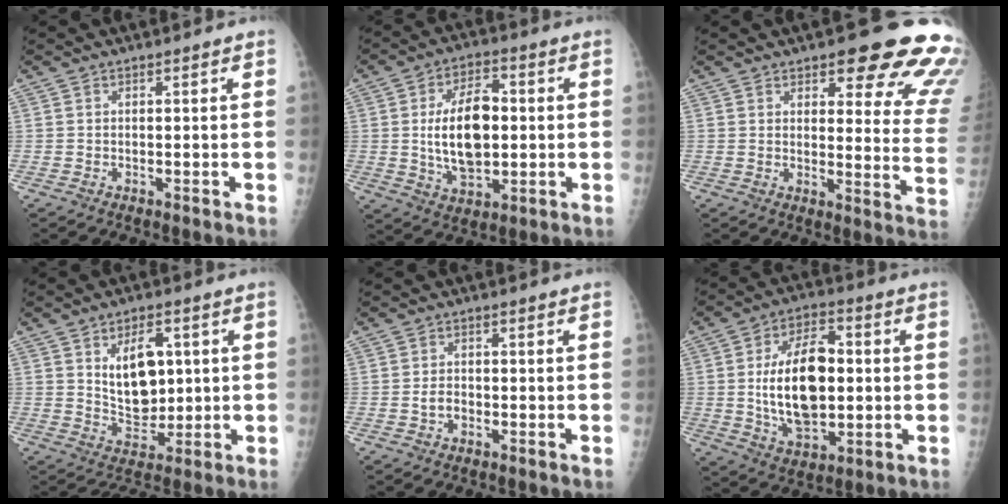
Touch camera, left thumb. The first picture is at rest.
{"total": 13.8, "force": [0.2, 7.9, 11.4], "torque": [-0.175, 0.003, 0.010]}
{"total": 19.5, "force": [12.5, 6.0, 13.7], "torque": [-0.118, -0.058, 0.140]}
{"total": 7.5, "force": [1.3, 5.0, 5.5], "torque": [-0.053, -0.008, 0.030]}
{"total": 2.0, "force": [-0.7, 1.5, 1.2], "torque": [-0.015, 0.009, -0.013]}
{"total": 16.3, "force": [0.1, 9.2, 13.4], "torque": [-0.208, 0.005, 0.006]}